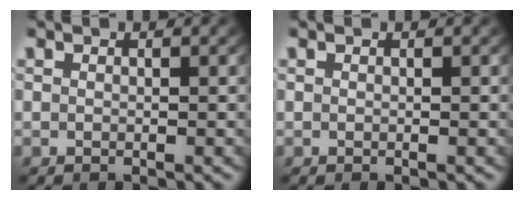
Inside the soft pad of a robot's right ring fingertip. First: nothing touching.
{"total": 0.0}